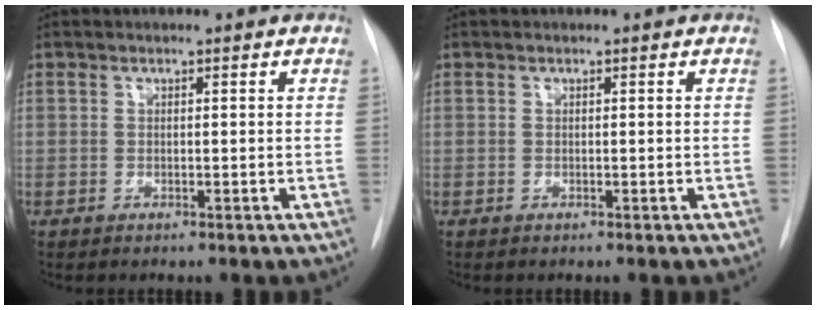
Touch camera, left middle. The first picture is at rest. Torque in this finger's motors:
{"motor_torque": [0.00, 0.00, 0.00, 0.00]}